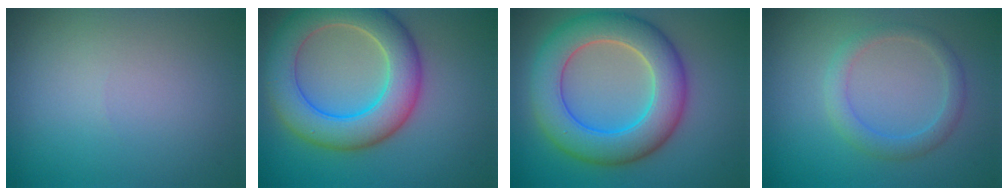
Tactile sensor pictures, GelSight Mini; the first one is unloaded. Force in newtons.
{"total": 8.1, "press": 8.0, "slide": 0.7}
{"total": 8.4, "press": 8.4, "slide": 0.6}
{"total": 2.3, "press": 2.3, "slide": 0.1}